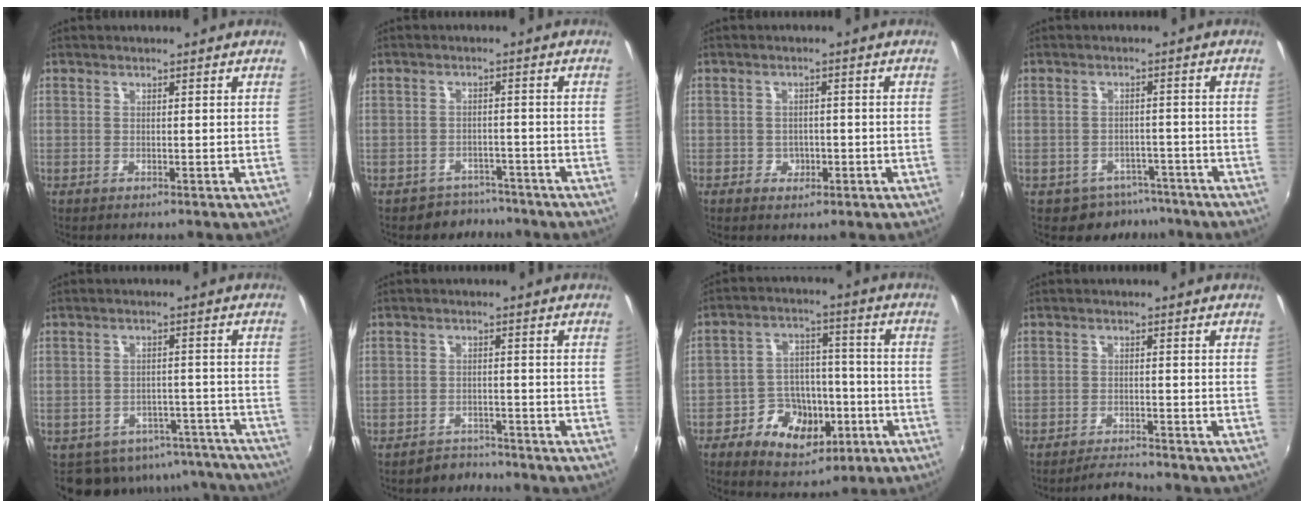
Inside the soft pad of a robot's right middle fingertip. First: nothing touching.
{"total": 4.3, "force": [-3.5, 2.4, -0.4], "torque": [0.002, 0.014, -0.053]}
{"total": 2.8, "force": [-0.5, 2.5, 1.3], "torque": [-0.023, -0.001, -0.003]}
{"total": 5.4, "force": [-3.9, 3.6, 0.9], "torque": [-0.019, 0.012, -0.044]}
{"total": 12.4, "force": [-10.4, 6.0, 2.8], "torque": [-0.049, 0.020, -0.113]}
{"total": 2.8, "force": [-2.6, 1.0, -0.5], "torque": [0.001, 0.007, -0.044]}
{"total": 13.1, "force": [-5.3, 9.5, 7.2], "torque": [-0.148, 0.026, -0.071]}
{"total": 3.5, "force": [-3.5, 0.0, 0.6], "torque": [-0.027, -0.006, -0.063]}